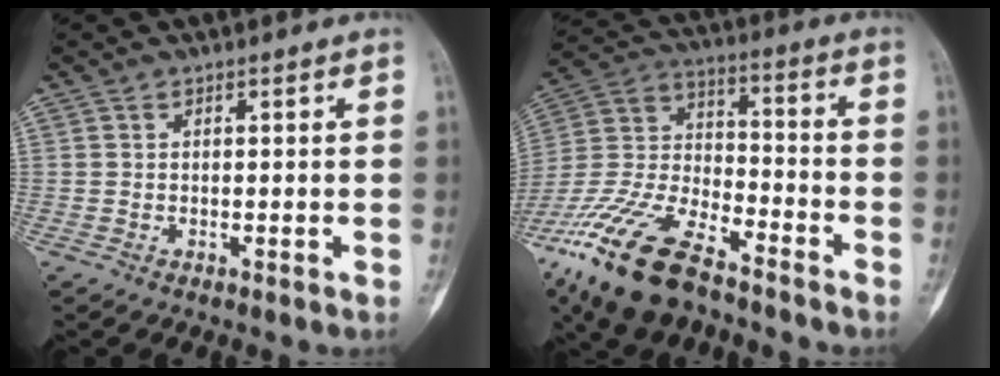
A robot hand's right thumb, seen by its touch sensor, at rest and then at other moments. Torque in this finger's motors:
{"motor_torque": [1.13, -0.22, 1.56, -1.21, 0.21]}